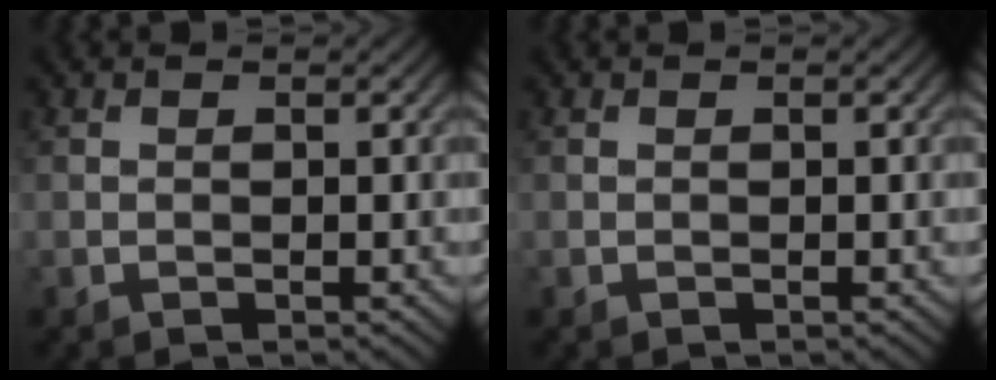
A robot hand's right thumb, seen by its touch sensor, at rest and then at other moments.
{"total": 0.0}